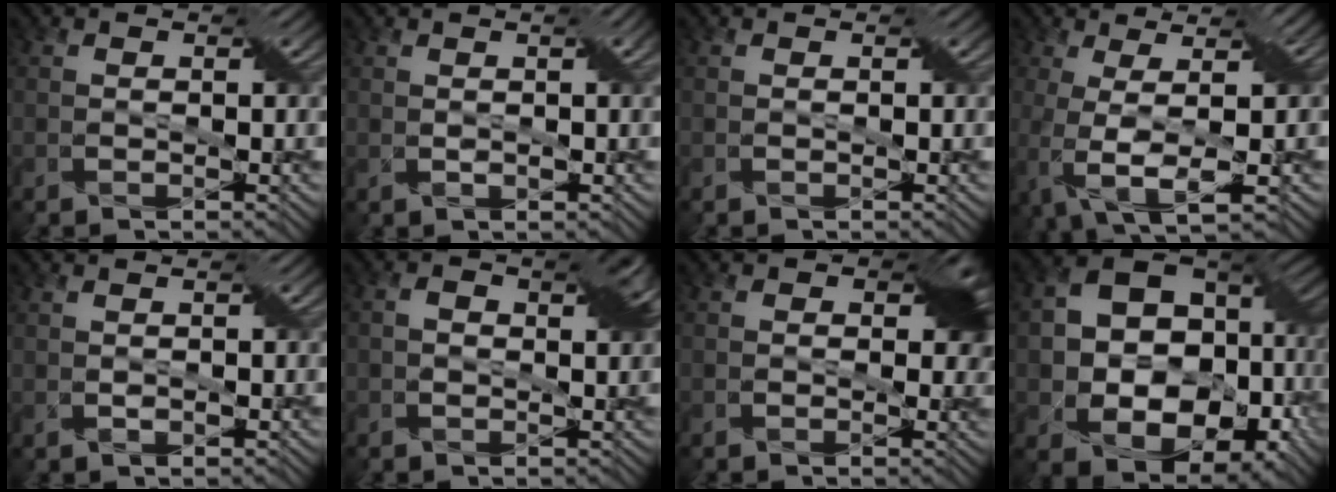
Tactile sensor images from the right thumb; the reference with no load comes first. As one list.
[{"total": 2.5, "force": [0.8, 0.6, 2.3], "torque": [-0.044, 0.007, 0.015]}, {"total": 0.0}, {"total": 7.6, "force": [-0.8, 1.9, 7.3], "torque": [-0.137, 0.003, -0.012]}, {"total": 1.0, "force": [0.3, 0.2, 0.9], "torque": [-0.022, 0.005, 0.009]}, {"total": 3.8, "force": [0.4, 2.0, 3.2], "torque": [-0.053, 0.005, 0.002]}, {"total": 3.5, "force": [0.7, 2.5, 2.4], "torque": [-0.028, -0.007, 0.003]}, {"total": 17.0, "force": [-2.4, 12.4, 11.4], "torque": [-0.181, -0.031, -0.014]}]